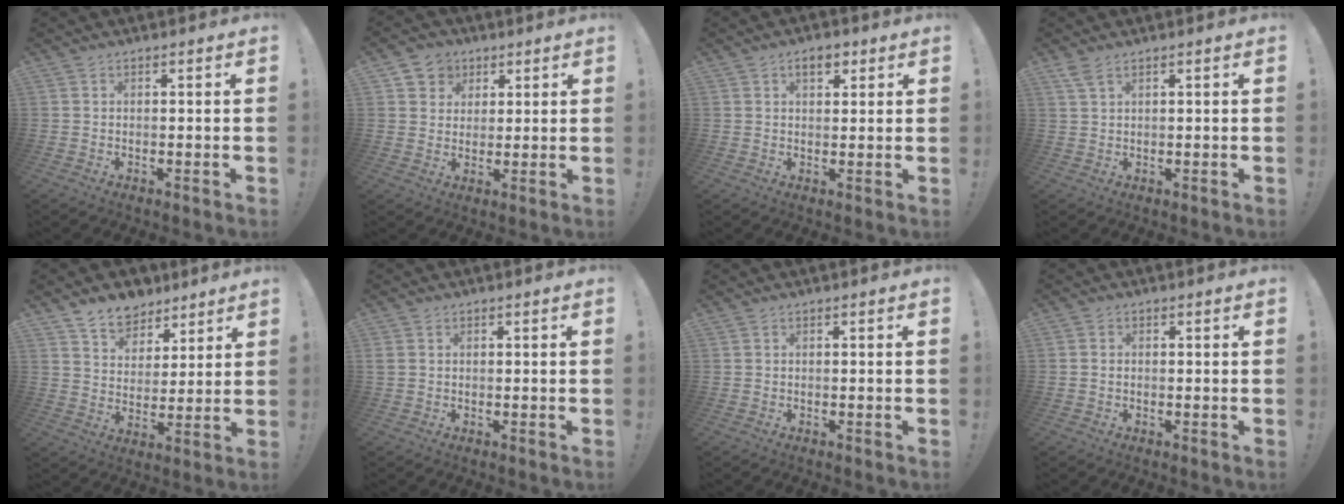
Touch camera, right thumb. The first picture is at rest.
{"total": 6.0, "force": [2.5, 5.4, 1.2], "torque": [-0.016, -0.016, 0.049]}
{"total": 4.4, "force": [2.1, 2.5, 3.1], "torque": [-0.045, 0.001, 0.034]}
{"total": 2.9, "force": [1.9, 1.0, 2.0], "torque": [-0.038, -0.005, 0.034]}
{"total": 9.5, "force": [7.5, 5.6, 1.6], "torque": [-0.030, -0.056, 0.146]}
{"total": 1.5, "force": [0.7, 1.1, 0.6], "torque": [-0.012, 0.005, 0.014]}
{"total": 0.0}
{"total": 0.8, "force": [0.1, 0.7, 0.2], "torque": [-0.005, 0.004, 0.002]}